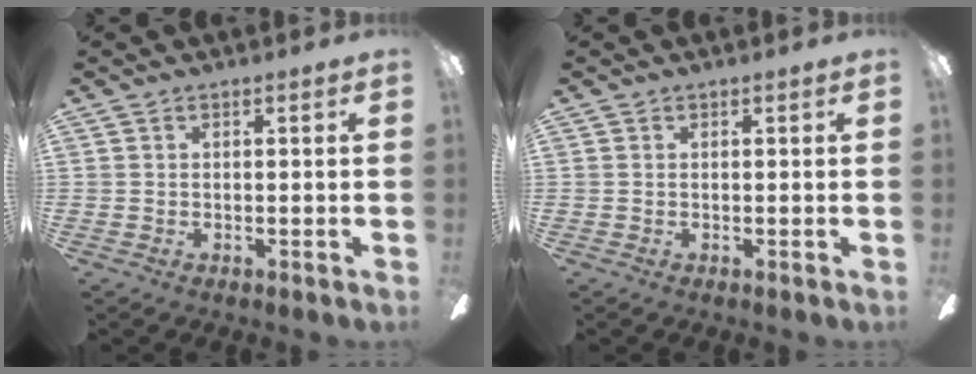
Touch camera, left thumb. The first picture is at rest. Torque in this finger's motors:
{"motor_torque": [0.00, 0.00, 0.02, 0.06, 0.00]}